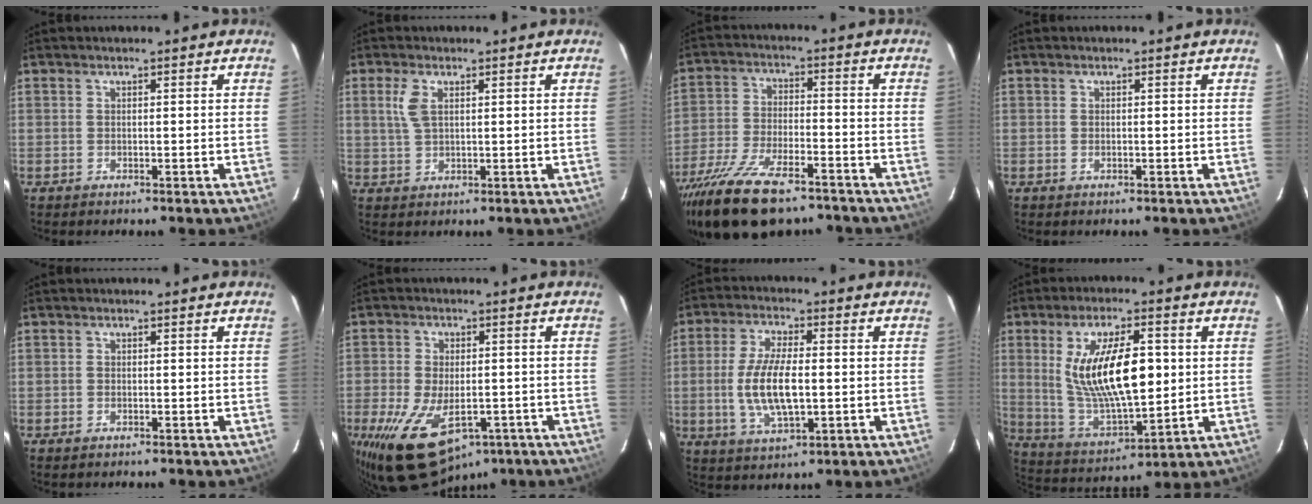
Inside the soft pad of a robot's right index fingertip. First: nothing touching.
{"total": 3.9, "force": [1.4, 1.7, 3.1], "torque": [-0.067, 0.004, 0.030]}
{"total": 18.7, "force": [-13.9, 6.7, 10.5], "torque": [-0.221, -0.039, -0.239]}
{"total": 2.4, "force": [2.0, -1.4, 0.1], "torque": [-0.006, -0.033, 0.009]}
{"total": 0.7, "force": [-0.5, 0.5, 0.3], "torque": [-0.006, -0.002, -0.010]}
{"total": 17.1, "force": [-8.4, 9.4, 11.4], "torque": [-0.244, -0.034, -0.126]}
{"total": 10.9, "force": [-1.1, 4.2, 10.0], "torque": [-0.203, -0.003, -0.018]}
{"total": 17.4, "force": [2.6, 6.6, 15.9], "torque": [-0.297, -0.007, 0.062]}